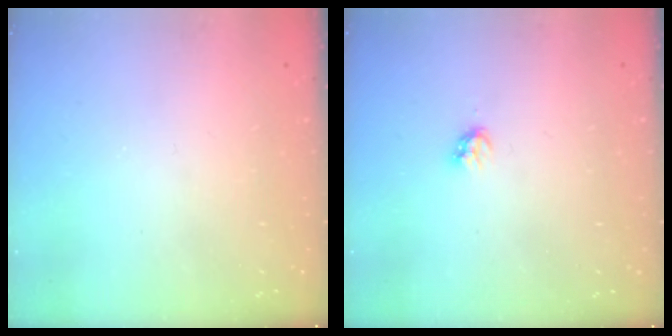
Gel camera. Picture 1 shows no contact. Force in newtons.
{"total": 2.4, "press": 2.4, "slide": 0.3}